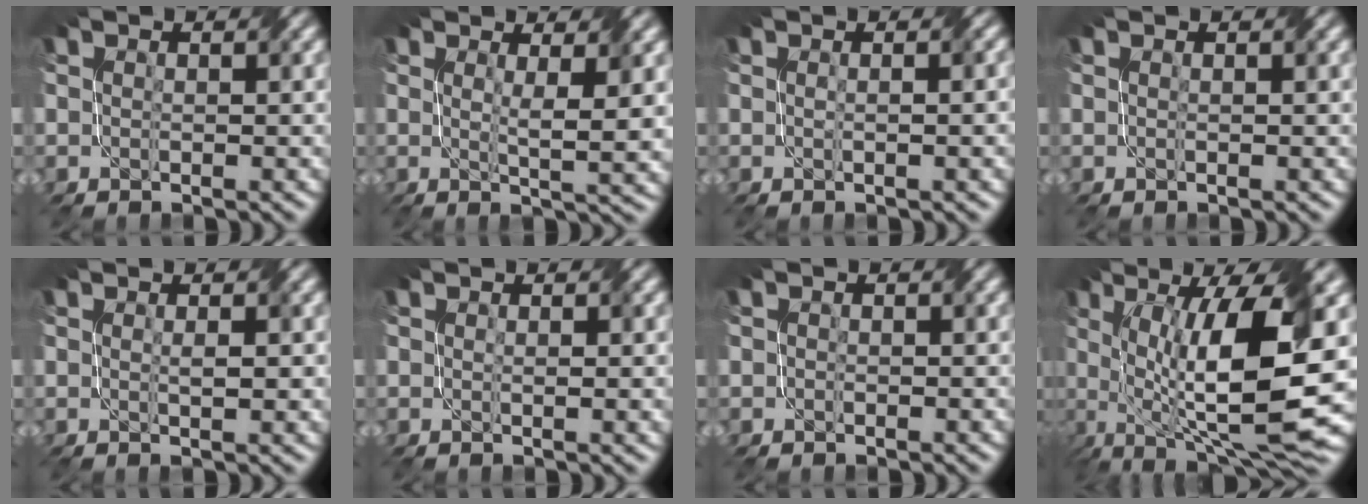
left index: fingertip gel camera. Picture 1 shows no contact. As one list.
[{"total": 3.8, "force": [1.2, 0.7, 3.5], "torque": [-0.055, -0.010, 0.019]}, {"total": 1.4, "force": [0.0, 0.2, 1.4], "torque": [-0.024, 0.004, -0.001]}, {"total": 0.0}, {"total": 1.3, "force": [0.1, 0.2, 1.2], "torque": [-0.022, -0.001, 0.004]}, {"total": 1.1, "force": [0.2, 0.2, 1.1], "torque": [-0.018, -0.003, 0.004]}, {"total": 0.6, "force": [0.1, 0.6, 0.1], "torque": [0.000, -0.003, -0.006]}, {"total": 14.7, "force": [0.5, 4.1, 14.1], "torque": [-0.228, 0.000, 0.016]}]